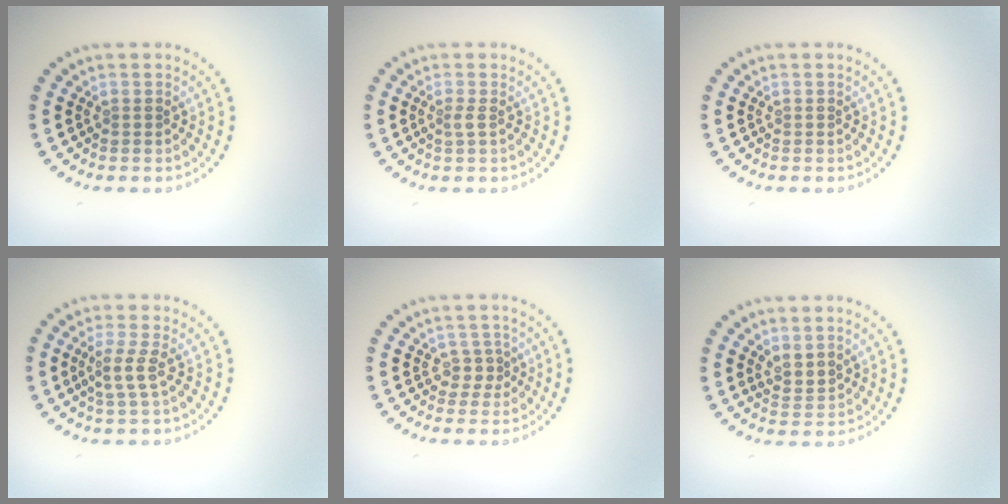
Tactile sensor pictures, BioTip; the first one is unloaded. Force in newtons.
{"total": 0.9, "press": 0.6, "slide": 0.7}
{"total": 0.0}
{"total": 2.1, "press": 1.6, "slide": 1.4}
{"total": 1.4, "press": 1.0, "slide": 1.0}
{"total": 1.8, "press": 1.4, "slide": 1.2}